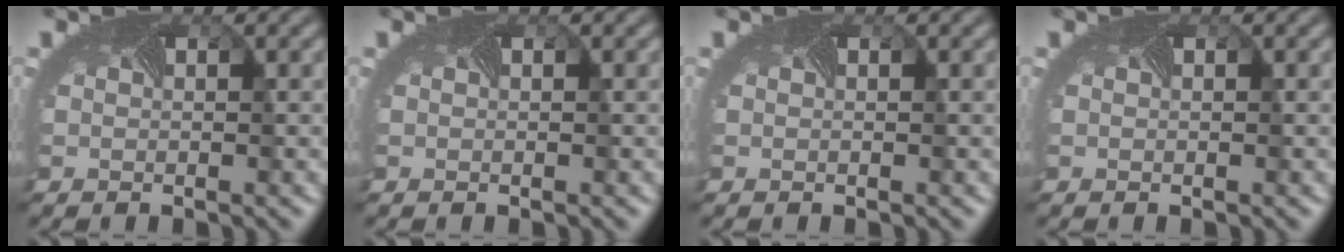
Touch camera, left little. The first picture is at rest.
{"total": 0.0}
{"total": 0.0}
{"total": 0.0}